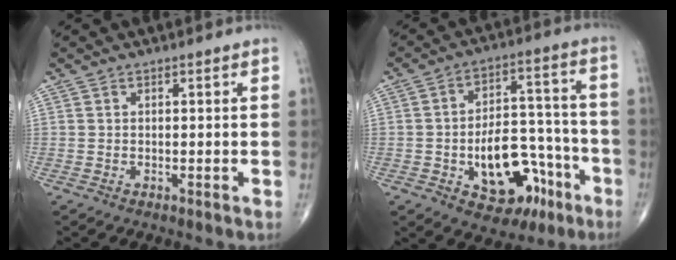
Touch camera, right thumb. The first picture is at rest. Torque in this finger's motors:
{"motor_torque": [1.48, 1.13, 0.97, -0.51, 0.09]}